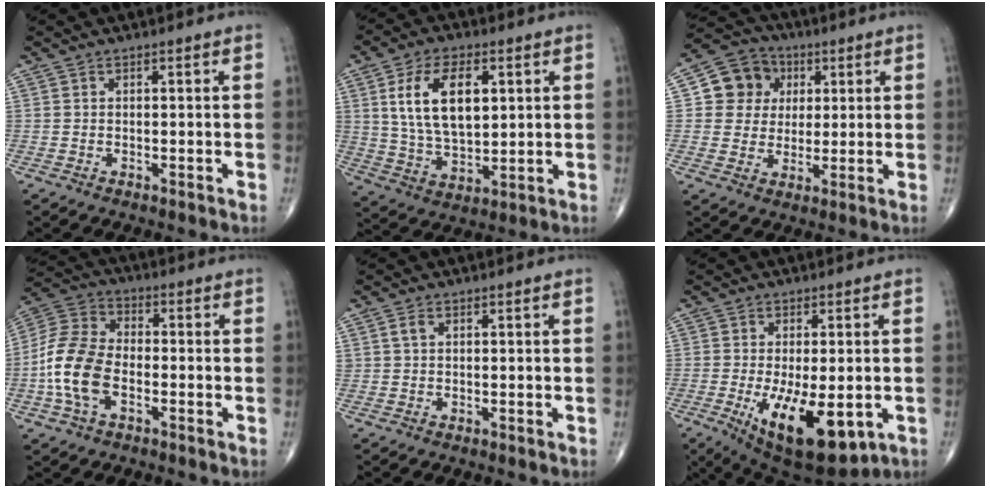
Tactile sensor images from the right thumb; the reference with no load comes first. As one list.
[{"total": 14.2, "force": [3.8, 7.7, 11.4], "torque": [-0.195, -0.011, 0.075]}, {"total": 10.0, "force": [2.5, 9.2, 3.2], "torque": [-0.019, 0.002, 0.036]}, {"total": 13.0, "force": [-3.2, 7.9, 9.8], "torque": [-0.204, 0.027, -0.070]}, {"total": 1.3, "force": [0.5, 0.8, 0.9], "torque": [-0.018, 0.005, 0.011]}, {"total": 15.1, "force": [-4.5, 6.4, 12.9], "torque": [-0.209, -0.020, -0.049]}]